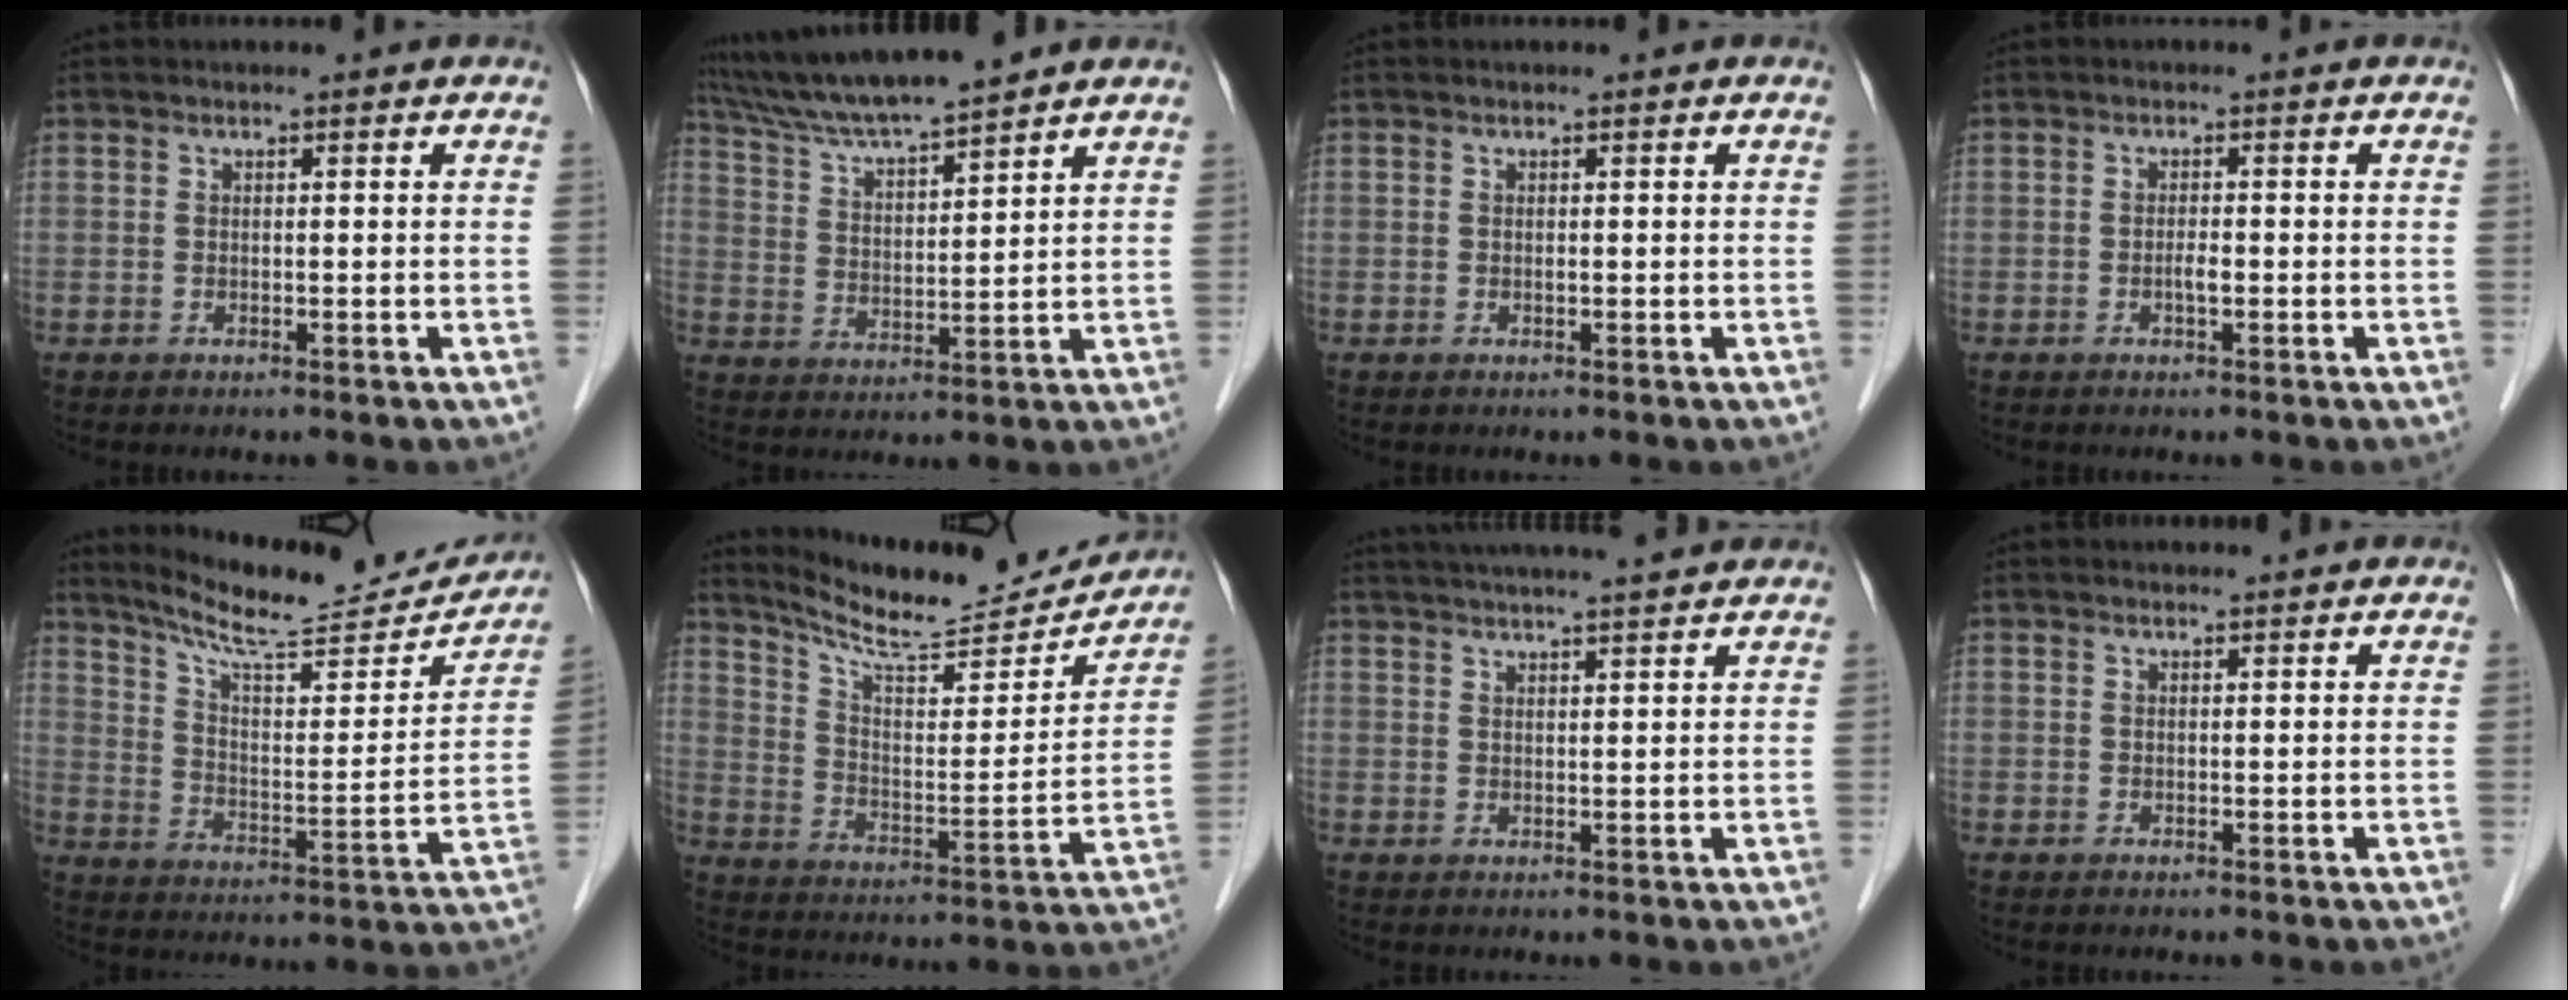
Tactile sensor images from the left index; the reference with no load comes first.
{"total": 11.9, "force": [10.6, 0.0, 5.2], "torque": [-0.098, 0.021, 0.195]}
{"total": 0.0}
{"total": 1.3, "force": [-0.4, 0.2, 1.2], "torque": [-0.023, 0.001, -0.009]}
{"total": 18.9, "force": [17.8, 2.3, 6.0], "torque": [-0.098, -0.032, 0.256]}
{"total": 17.7, "force": [16.9, 2.0, 4.9], "torque": [-0.084, -0.037, 0.249]}
{"total": 12.2, "force": [11.0, 0.6, 5.4], "torque": [-0.089, 0.029, 0.151]}
{"total": 1.1, "force": [1.1, 0.1, 0.2], "torque": [-0.009, 0.006, 0.017]}